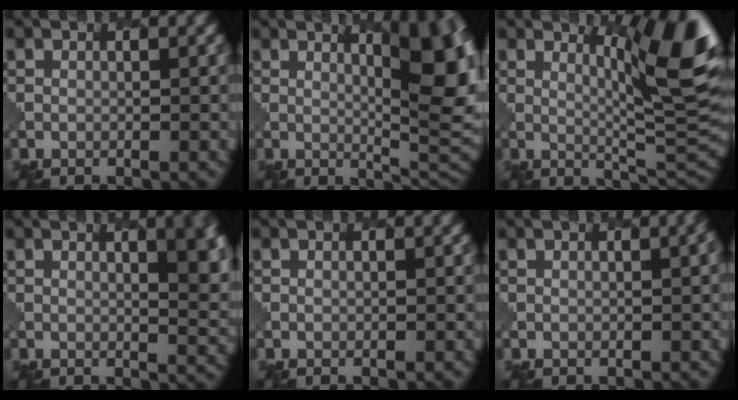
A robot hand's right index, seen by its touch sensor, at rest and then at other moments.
{"total": 10.2, "force": [2.4, 2.8, 9.5], "torque": [-0.103, 0.007, 0.032]}
{"total": 9.1, "force": [3.5, 1.7, 8.2], "torque": [-0.116, -0.002, 0.055]}
{"total": 8.2, "force": [2.4, 3.4, 7.0], "torque": [-0.043, 0.008, 0.023]}
{"total": 0.0}
{"total": 2.2, "force": [0.1, 0.8, 2.1], "torque": [-0.010, 0.007, 0.003]}